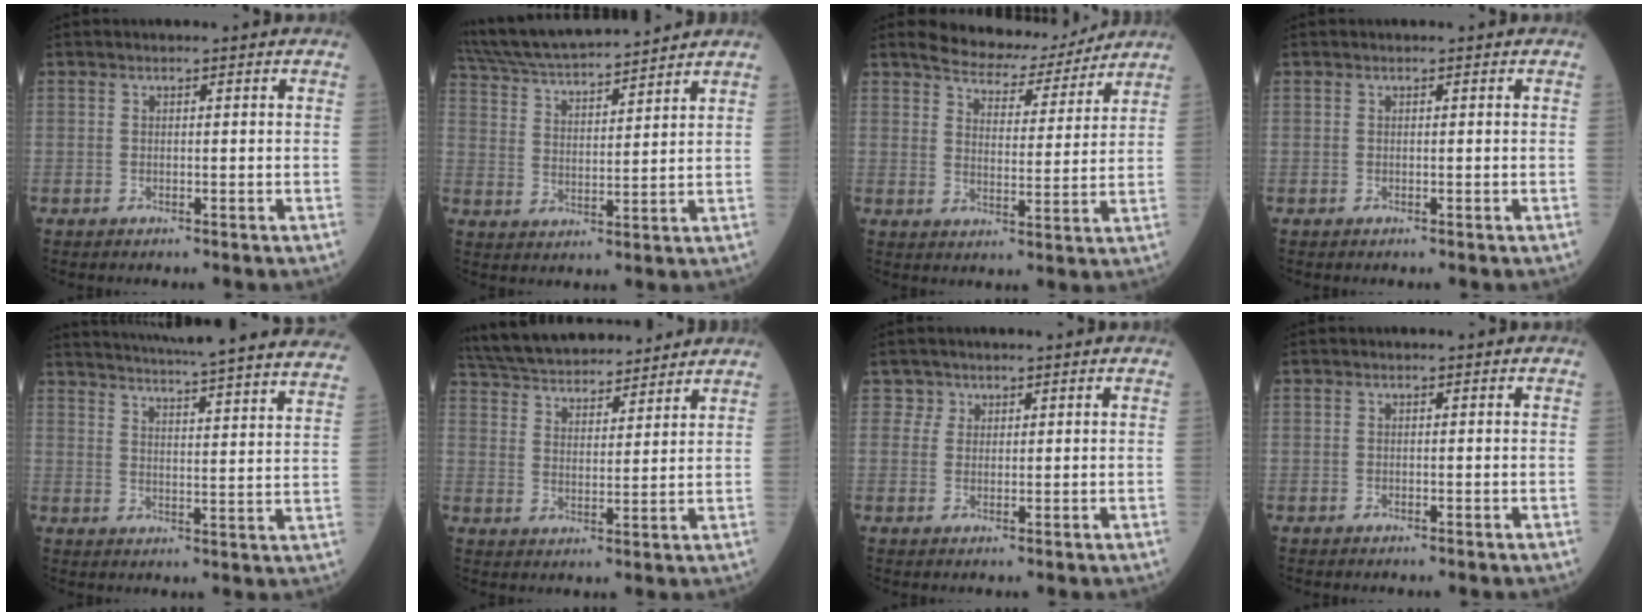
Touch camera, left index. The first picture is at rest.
{"total": 16.1, "force": [14.9, 1.4, 6.0], "torque": [-0.114, 0.029, 0.255]}
{"total": 9.2, "force": [8.8, 2.2, 1.8], "torque": [-0.031, 0.000, 0.129]}
{"total": 0.0}
{"total": 32.4, "force": [30.2, 0.5, 11.9], "torque": [-0.189, -0.078, 0.363]}
{"total": 19.5, "force": [17.7, 4.5, 6.8], "torque": [-0.130, 0.039, 0.277]}
{"total": 1.8, "force": [1.2, 1.2, -0.6], "torque": [0.020, 0.007, 0.016]}
{"total": 0.0}